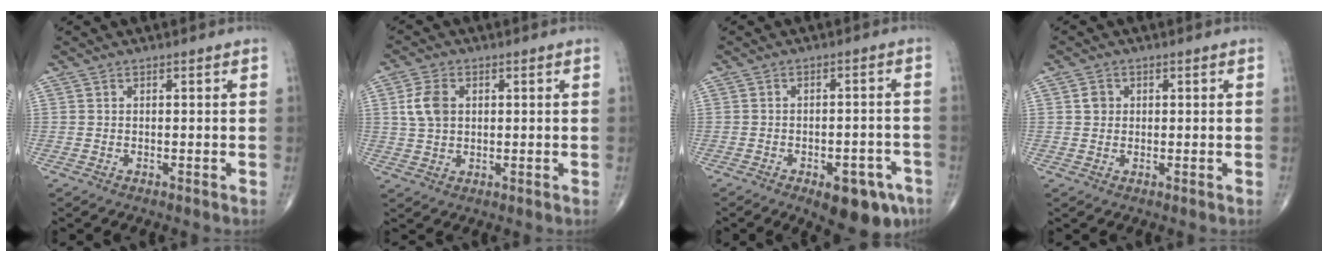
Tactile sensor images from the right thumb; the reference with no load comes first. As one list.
[{"total": 5.6, "force": [1.2, 3.9, 3.8], "torque": [-0.073, -0.001, 0.023]}, {"total": 10.6, "force": [-6.0, 4.8, 7.3], "torque": [-0.065, 0.028, -0.073]}, {"total": 2.1, "force": [0.4, 1.9, 0.8], "torque": [-0.004, 0.000, 0.006]}]